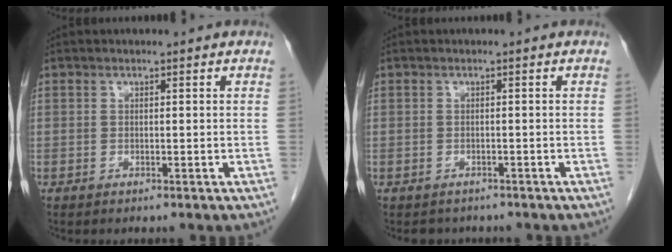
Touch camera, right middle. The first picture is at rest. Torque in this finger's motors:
{"motor_torque": [-0.21, 0.21, 0.01, 0.01]}